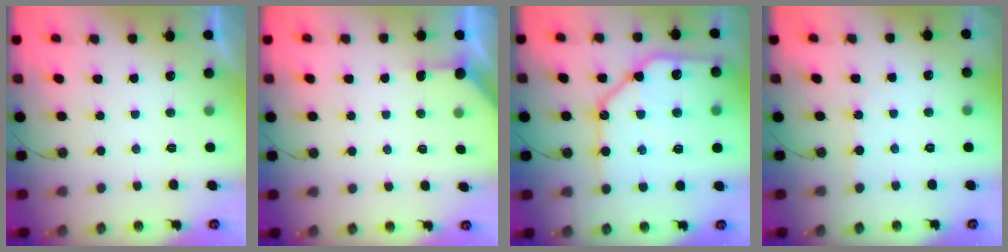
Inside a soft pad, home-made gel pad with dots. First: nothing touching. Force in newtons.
{"total": 2.4, "press": 2.4, "slide": 0.3}
{"total": 20.2, "press": 20.1, "slide": 2.4}
{"total": 1.8, "press": 1.8, "slide": 0.3}